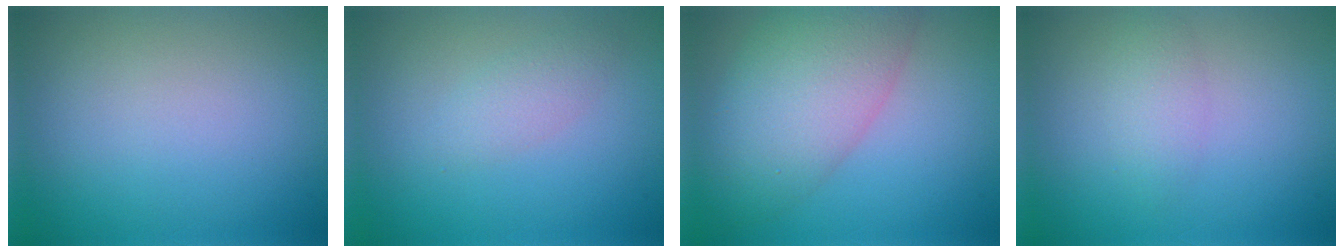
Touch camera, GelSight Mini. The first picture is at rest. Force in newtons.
{"total": 1.6, "press": 1.6, "slide": 0.1}
{"total": 7.8, "press": 7.8, "slide": 0.5}
{"total": 1.7, "press": 1.7, "slide": 0.1}